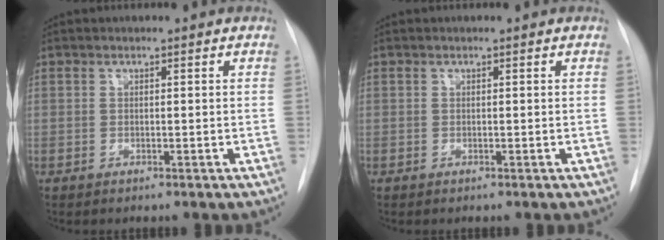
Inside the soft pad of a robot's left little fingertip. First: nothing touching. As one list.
[{"total": 0.0}]